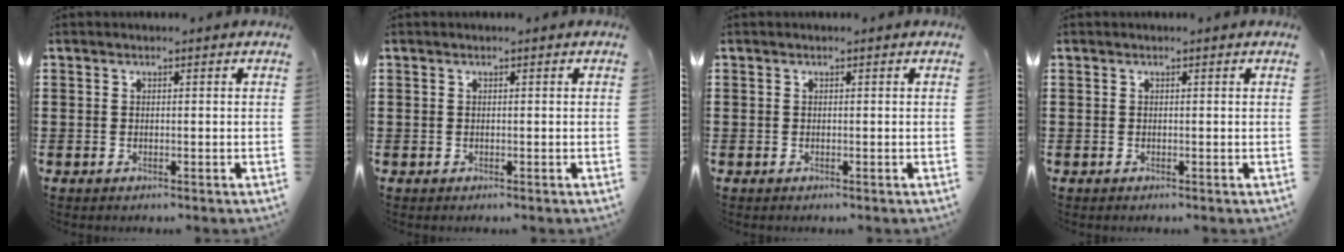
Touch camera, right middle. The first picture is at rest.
{"total": 0.0}
{"total": 0.0}
{"total": 0.0}